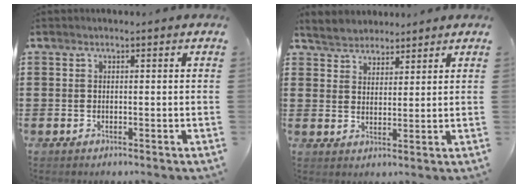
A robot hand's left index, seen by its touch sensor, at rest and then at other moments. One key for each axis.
{"total": 3.4, "fx": 3.2, "fy": 1.3, "fz": -0.4, "tx": -0.009, "ty": -0.003, "tz": 0.059}